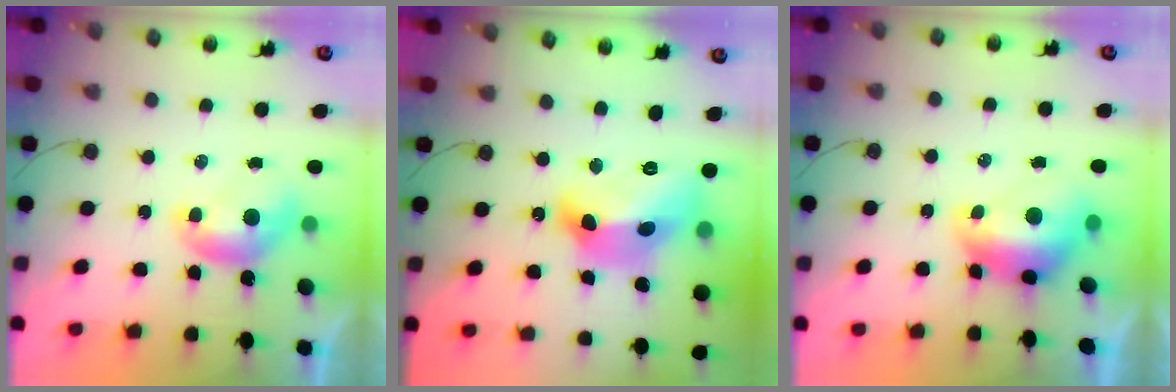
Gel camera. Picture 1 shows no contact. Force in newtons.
{"total": 13.6, "press": 13.6, "slide": 1.0}
{"total": 2.8, "press": 2.7, "slide": 0.7}